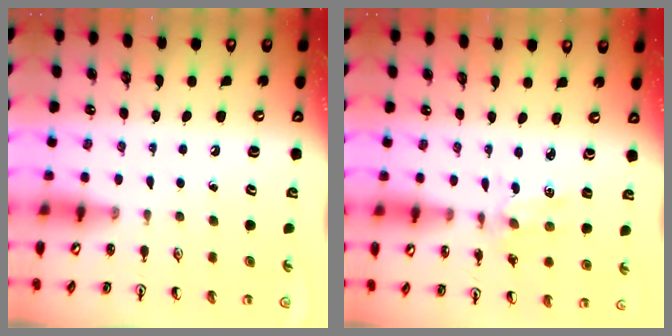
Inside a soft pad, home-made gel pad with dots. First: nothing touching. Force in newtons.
{"total": 1.6, "press": 1.6, "slide": 0.3}